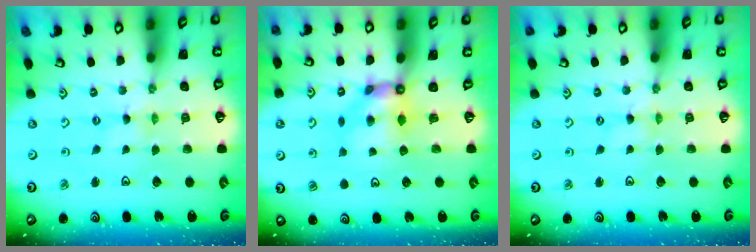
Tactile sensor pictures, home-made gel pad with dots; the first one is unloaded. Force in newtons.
{"total": 6.2, "press": 6.2, "slide": 0.6}
{"total": 0.0}